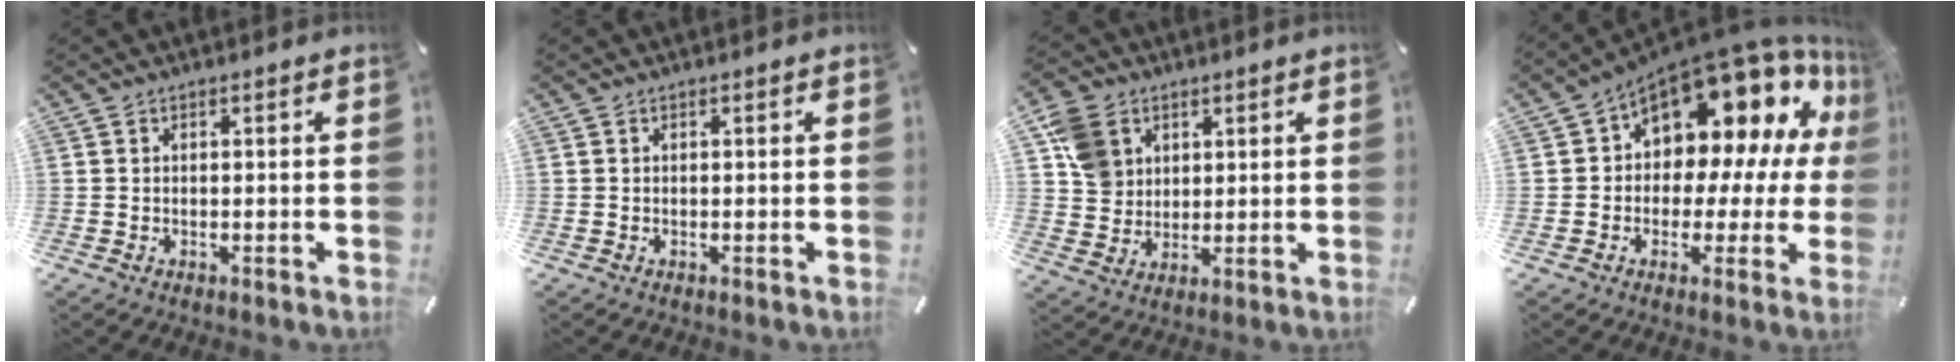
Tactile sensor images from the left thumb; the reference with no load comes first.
{"total": 0.0}
{"total": 9.1, "force": [3.4, 7.8, 3.1], "torque": [-0.064, 0.002, 0.069]}
{"total": 16.0, "force": [8.2, 9.8, 9.6], "torque": [-0.126, -0.081, 0.137]}